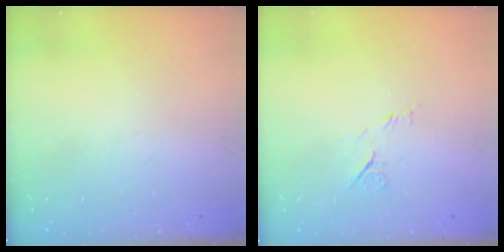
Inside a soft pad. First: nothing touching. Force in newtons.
{"total": 6.3, "press": 6.3, "slide": 0.6}